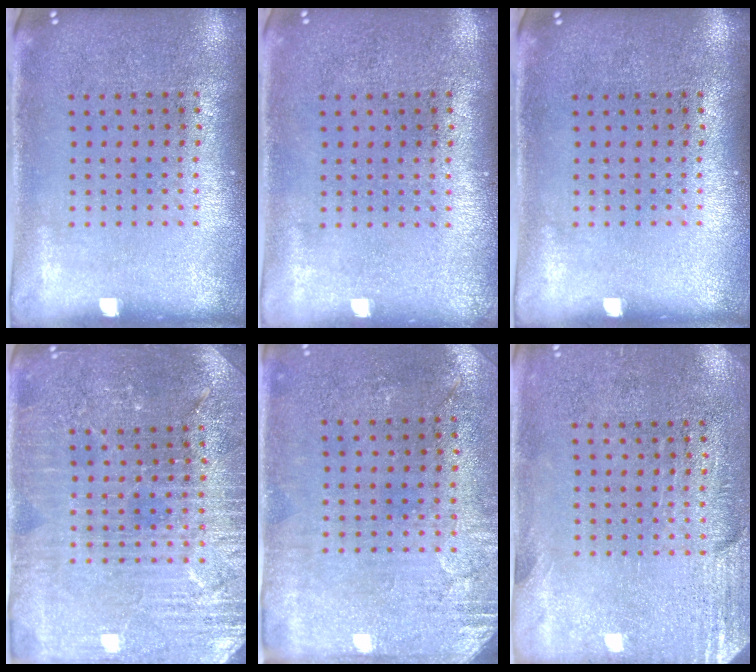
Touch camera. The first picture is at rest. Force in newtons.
{"total": 0.0}
{"total": 0.0}
{"total": 3.7, "press": 3.6, "slide": 0.9}
{"total": 2.9, "press": 2.4, "slide": 1.6}
{"total": 2.8, "press": 2.4, "slide": 1.5}